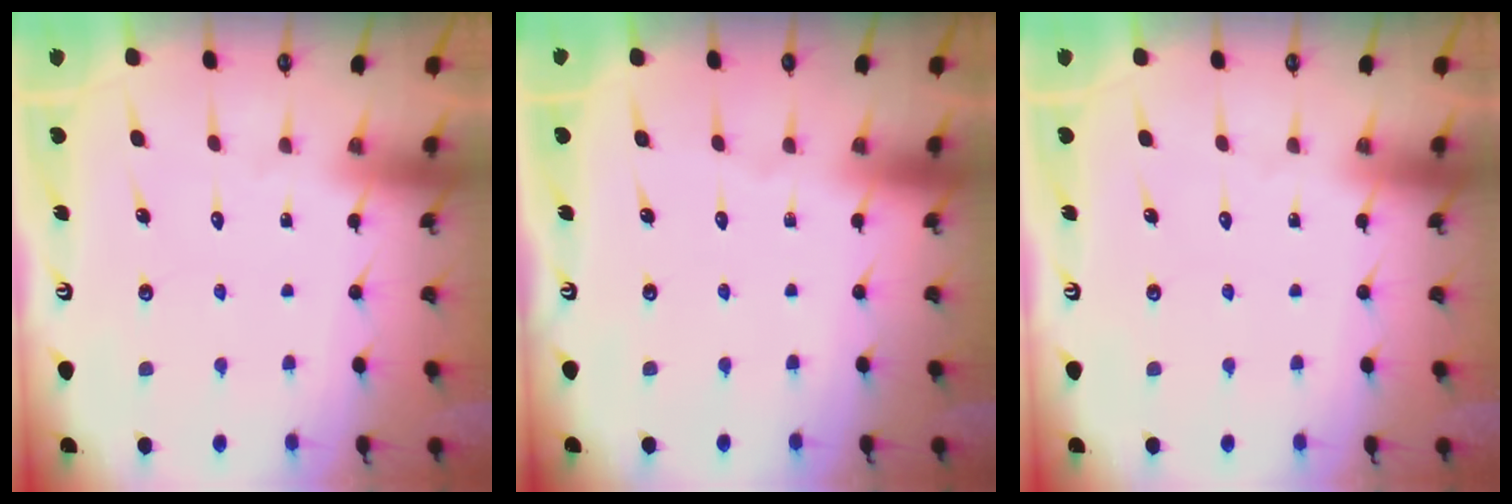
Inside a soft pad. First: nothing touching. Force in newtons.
{"total": 0.0}
{"total": 0.0}